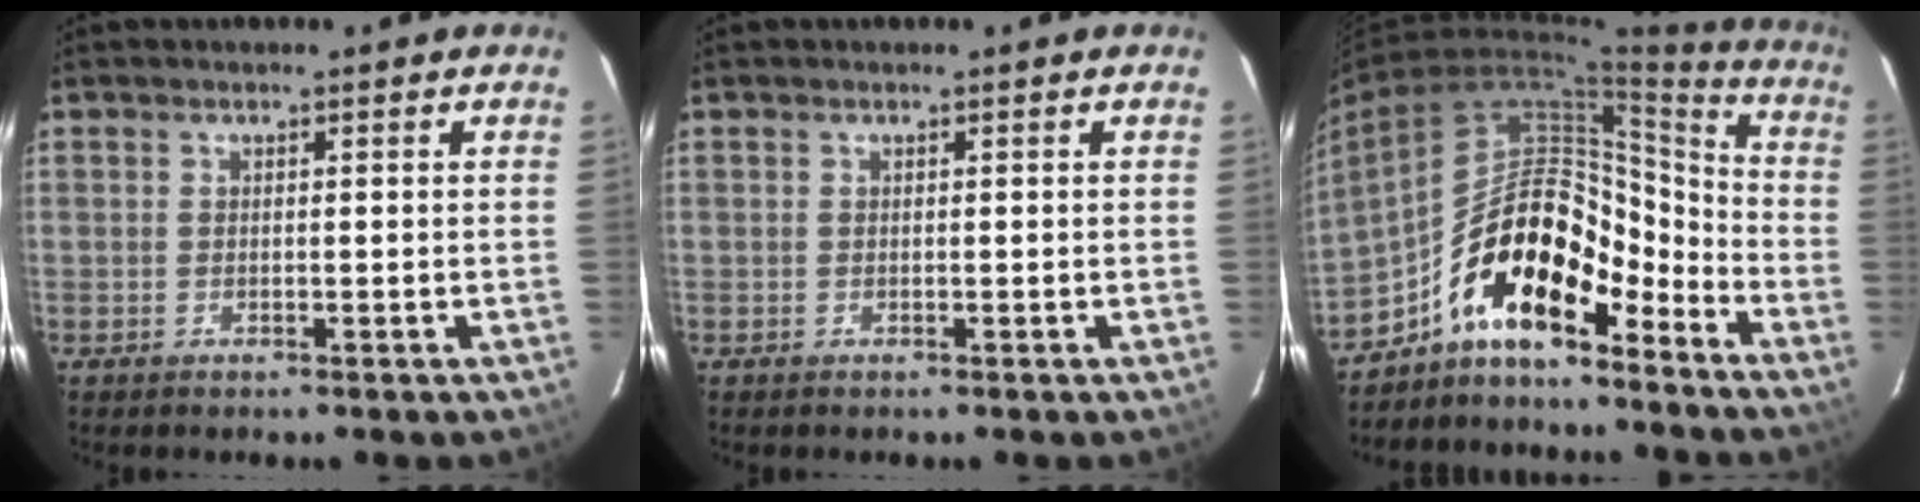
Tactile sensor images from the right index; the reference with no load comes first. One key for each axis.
{"total": 0.0}
{"total": 14.7, "fx": -10.3, "fy": 5.1, "fz": 9.3, "tx": -0.149, "ty": 0.036, "tz": -0.183}